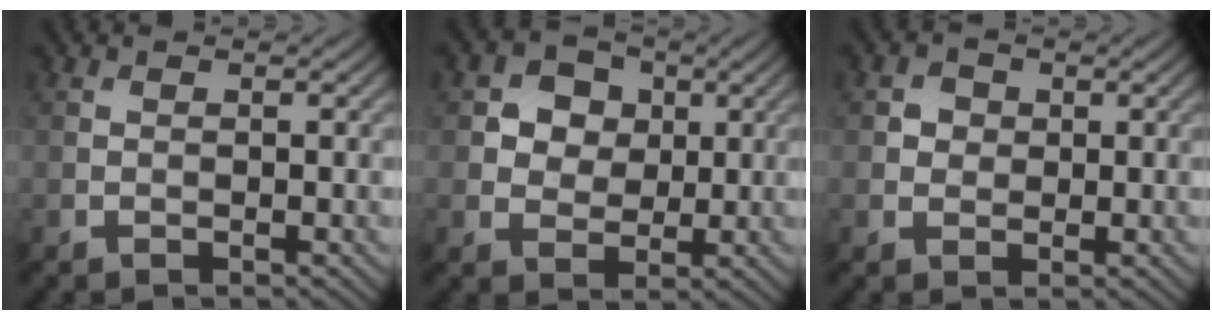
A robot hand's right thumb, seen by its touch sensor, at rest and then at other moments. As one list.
[{"total": 5.5, "force": [1.7, 4.8, 2.2], "torque": [-0.062, 0.000, 0.025]}, {"total": 2.1, "force": [0.3, 1.9, 0.7], "torque": [-0.012, -0.002, 0.002]}]